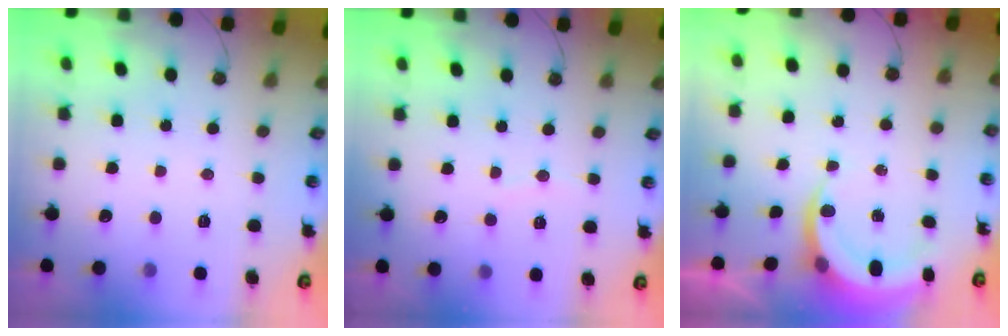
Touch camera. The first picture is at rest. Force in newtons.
{"total": 3.2, "press": 3.2, "slide": 0.4}
{"total": 5.3, "press": 5.3, "slide": 0.4}